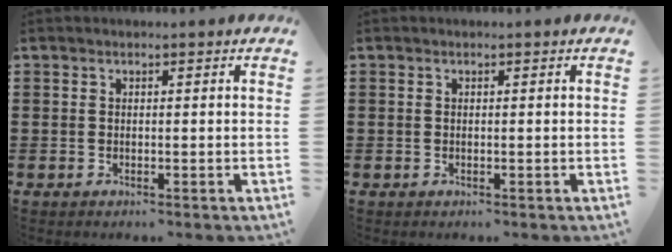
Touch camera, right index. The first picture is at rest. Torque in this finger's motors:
{"motor_torque": [0.00, 0.00, 0.01, -0.01]}